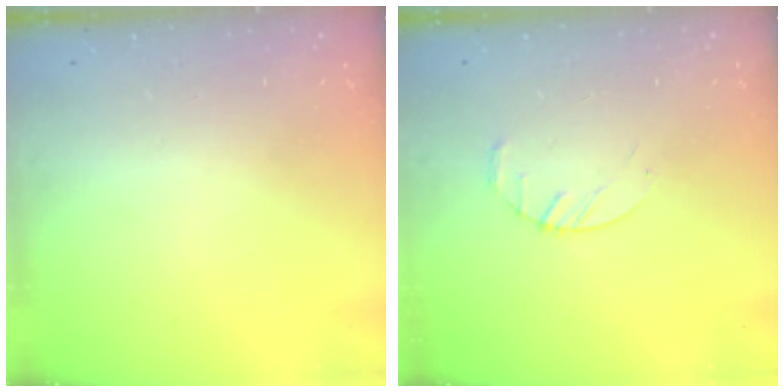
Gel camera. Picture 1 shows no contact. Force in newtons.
{"total": 3.6, "press": 3.6, "slide": 0.6}